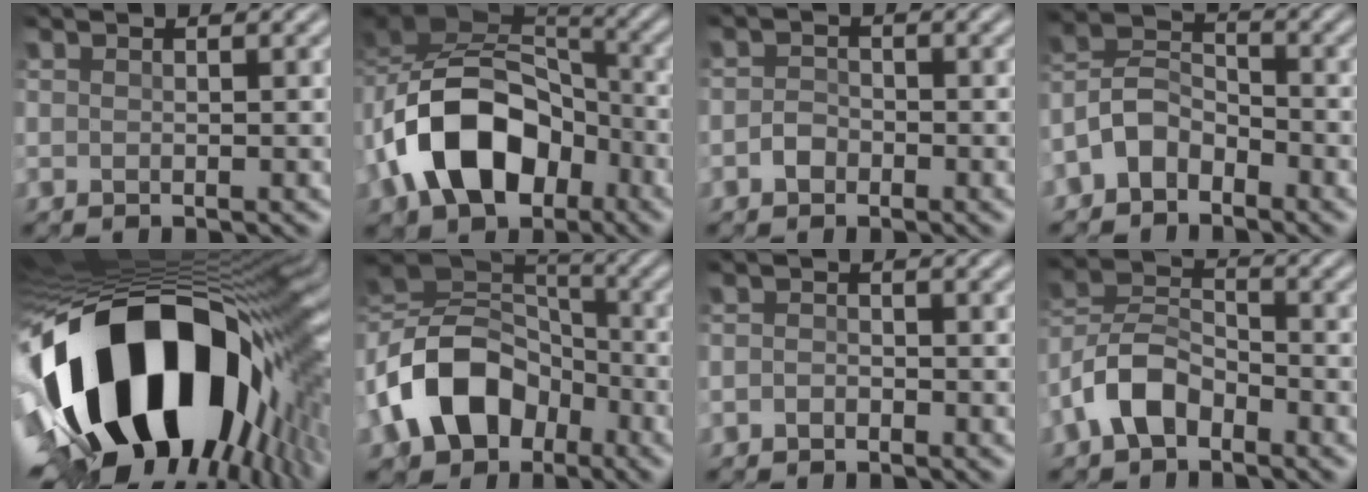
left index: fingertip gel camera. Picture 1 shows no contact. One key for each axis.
{"total": 12.0, "fx": -4.6, "fy": 7.7, "fz": 7.9, "tx": -0.155, "ty": 0.009, "tz": -0.084}
{"total": 1.2, "fx": -0.8, "fy": 0.7, "fz": 0.5, "tx": -0.010, "ty": 0.007, "tz": -0.018}
{"total": 4.3, "fx": -2.8, "fy": 2.6, "fz": 1.9, "tx": -0.040, "ty": 0.011, "tz": -0.066}
{"total": 19.8, "fx": -5.0, "fy": 11.2, "fz": 15.6, "tx": -0.282, "ty": -0.055, "tz": -0.054}
{"total": 12.6, "fx": -4.8, "fy": 9.0, "fz": 7.3, "tx": -0.164, "ty": -0.007, "tz": -0.093}
{"total": 0.9, "fx": -0.8, "fy": 0.4, "fz": 0.3, "tx": -0.005, "ty": 0.005, "tz": -0.017}
{"total": 5.4, "fx": -3.3, "fy": 2.9, "fz": 3.1, "tx": -0.066, "ty": 0.011, "tz": -0.071}